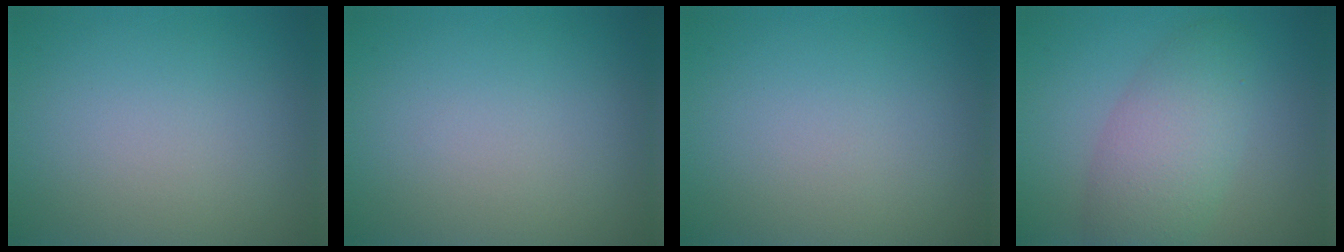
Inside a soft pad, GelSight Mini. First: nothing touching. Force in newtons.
{"total": 0.0}
{"total": 0.0}
{"total": 5.0, "press": 4.9, "slide": 0.2}